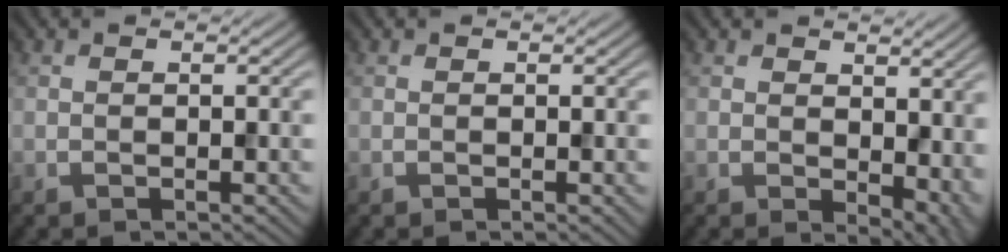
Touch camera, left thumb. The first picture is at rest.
{"total": 0.0}
{"total": 7.2, "force": [0.5, 4.7, 5.4], "torque": [-0.079, -0.023, 0.025]}